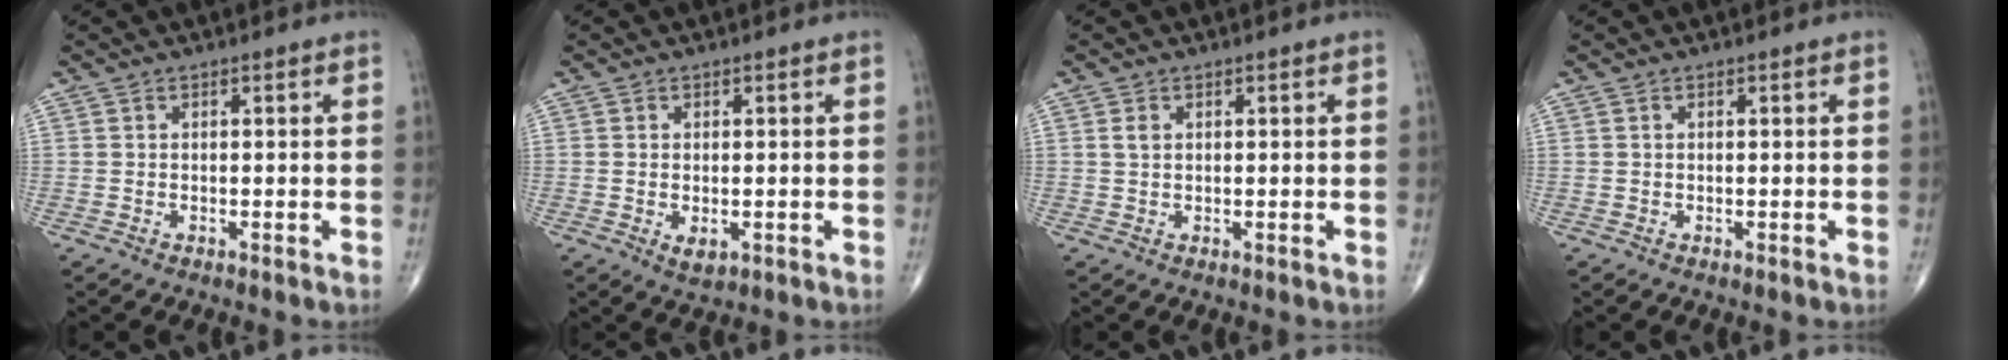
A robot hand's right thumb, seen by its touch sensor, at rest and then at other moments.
{"total": 2.5, "force": [-0.6, 1.4, 2.0], "torque": [-0.033, -0.004, -0.006]}
{"total": 1.3, "force": [0.4, 0.9, 0.9], "torque": [-0.016, 0.001, 0.009]}
{"total": 0.0}